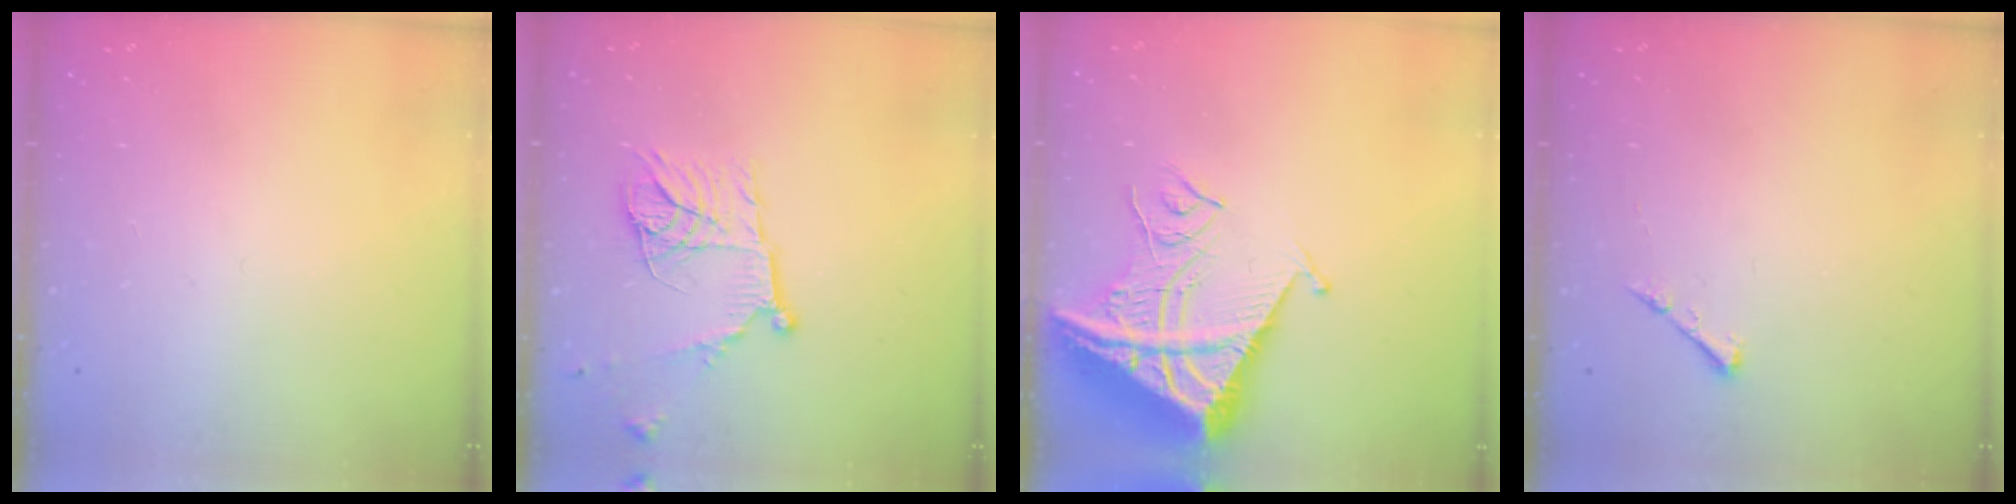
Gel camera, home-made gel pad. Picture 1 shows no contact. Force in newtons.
{"total": 14.9, "press": 14.8, "slide": 1.4}
{"total": 11.9, "press": 11.8, "slide": 1.2}
{"total": 3.7, "press": 3.6, "slide": 0.5}